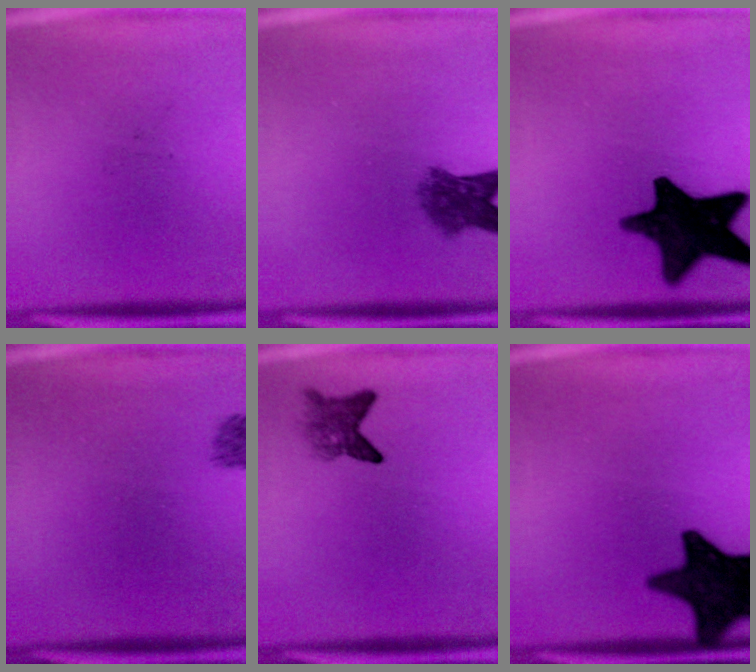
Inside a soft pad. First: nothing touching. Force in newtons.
{"total": 4.9}
{"total": 16.1}
{"total": 1.8}
{"total": 2.8}
{"total": 15.9}